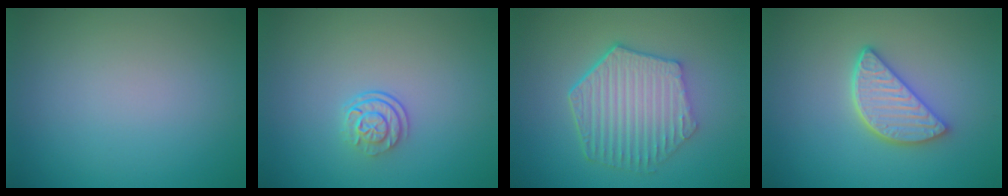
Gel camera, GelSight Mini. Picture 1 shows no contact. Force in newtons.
{"total": 2.4, "press": 1.7, "slide": 1.6}
{"total": 6.5, "press": 4.9, "slide": 4.3}
{"total": 4.2, "press": 3.3, "slide": 2.5}